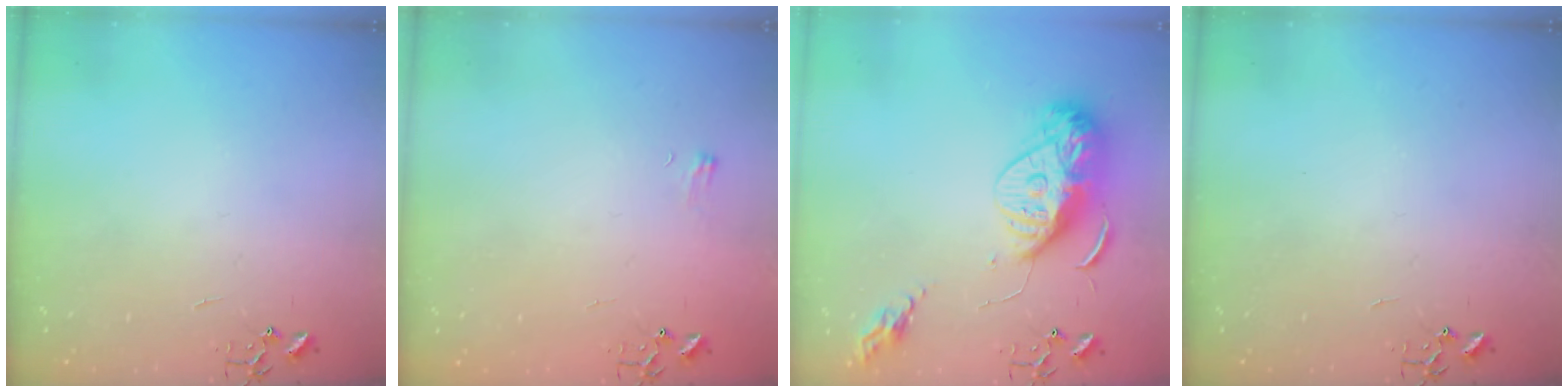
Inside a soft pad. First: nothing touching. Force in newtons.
{"total": 4.7, "press": 4.7, "slide": 0.5}
{"total": 15.7, "press": 15.6, "slide": 1.4}
{"total": 0.0}